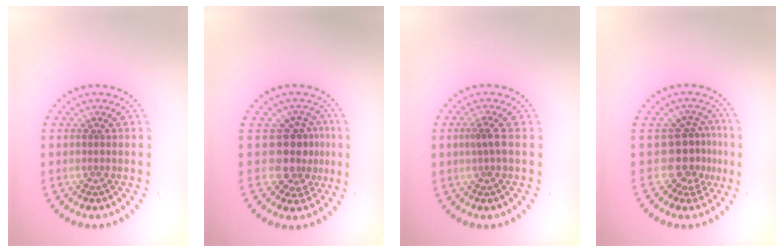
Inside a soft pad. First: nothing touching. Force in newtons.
{"total": 3.6, "press": 3.0, "slide": 2.1}
{"total": 1.4, "press": 1.2, "slide": 0.6}
{"total": 3.3, "press": 2.4, "slide": 2.3}